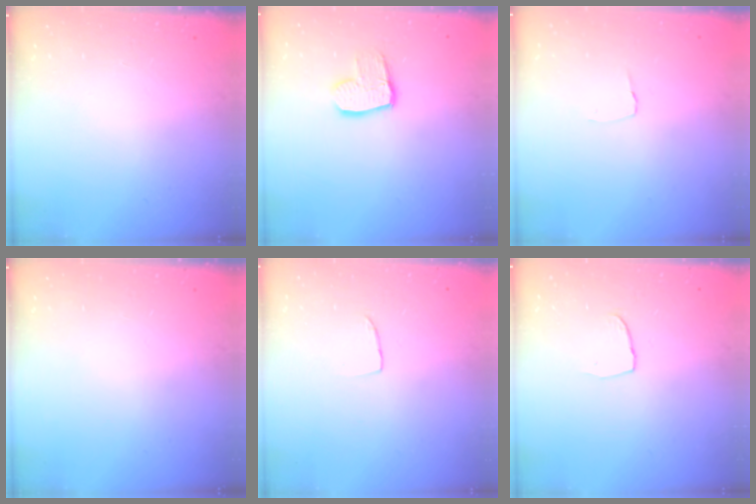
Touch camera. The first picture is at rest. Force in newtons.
{"total": 10.1, "press": 10.0, "slide": 0.8}
{"total": 2.6, "press": 2.6, "slide": 0.2}
{"total": 0.0}
{"total": 3.8, "press": 3.7, "slide": 0.2}
{"total": 3.8, "press": 3.8, "slide": 0.3}